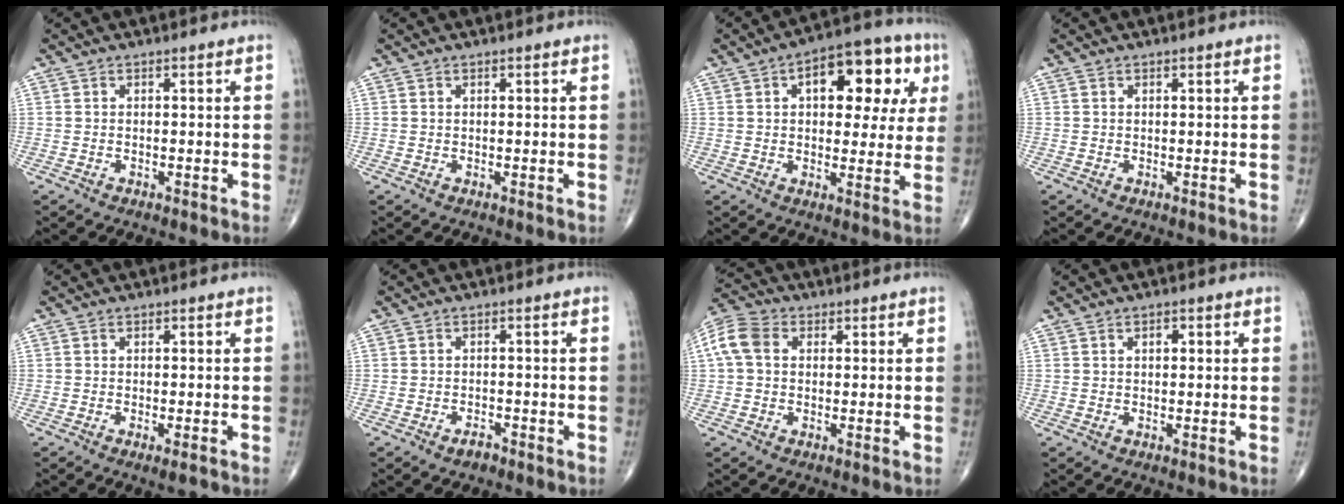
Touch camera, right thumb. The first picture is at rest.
{"total": 0.0}
{"total": 16.0, "force": [5.0, 8.4, 12.7], "torque": [-0.120, 0.018, 0.061]}
{"total": 0.0}
{"total": 1.5, "force": [-0.8, 0.2, 1.2], "torque": [-0.021, -0.005, -0.014]}
{"total": 1.8, "force": [-1.4, 0.9, 0.8], "torque": [-0.012, 0.007, -0.022]}
{"total": 7.4, "force": [1.2, 5.5, 4.8], "torque": [-0.106, 0.027, 0.018]}
{"total": 1.5, "force": [0.5, 0.9, 1.1], "torque": [-0.016, 0.001, 0.007]}